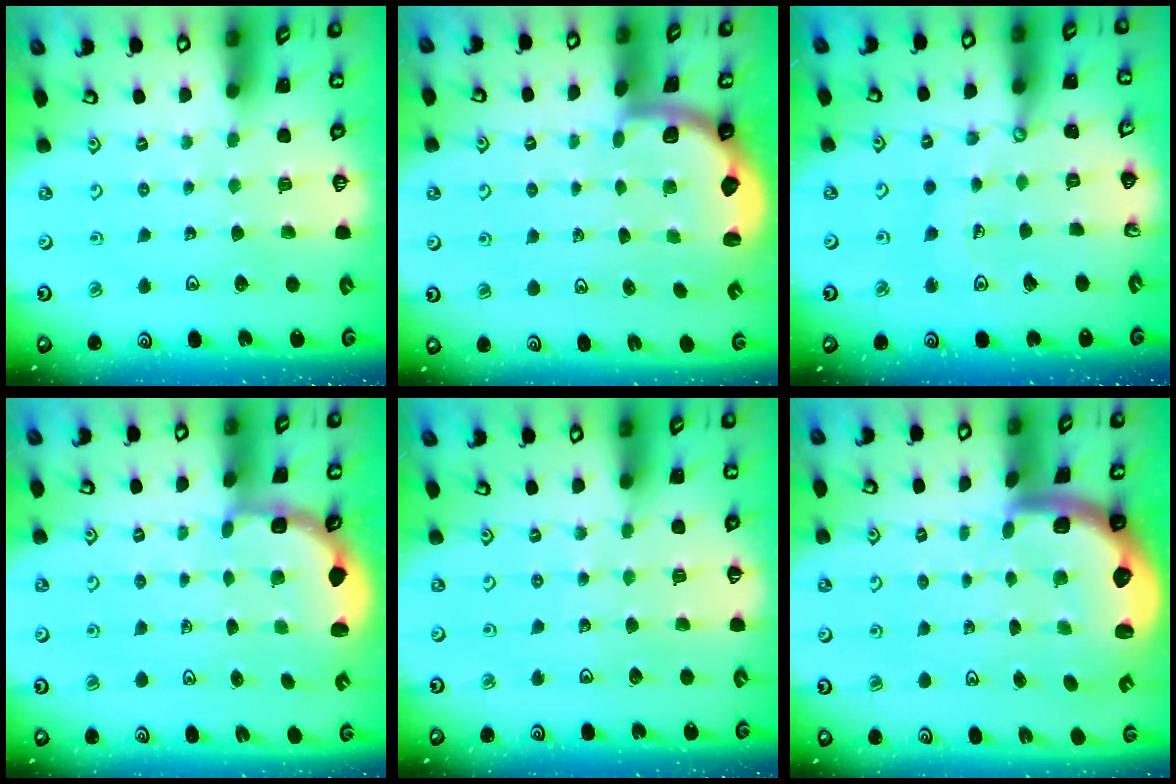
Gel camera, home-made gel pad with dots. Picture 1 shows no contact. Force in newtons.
{"total": 1.9, "press": 1.8, "slide": 0.5}
{"total": 9.6, "press": 9.6, "slide": 1.0}
{"total": 2.7, "press": 2.4, "slide": 1.4}
{"total": 3.9, "press": 3.8, "slide": 0.9}
{"total": 3.6, "press": 3.4, "slide": 1.2}